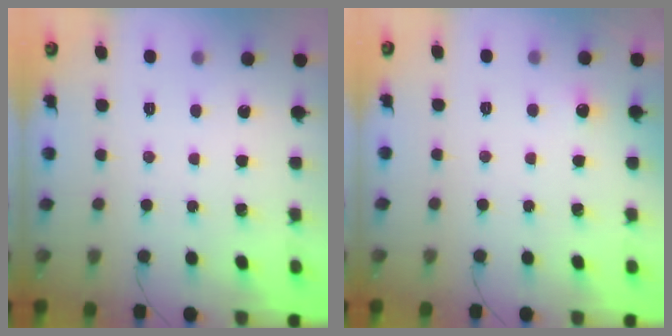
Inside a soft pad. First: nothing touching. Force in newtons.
{"total": 2.9, "press": 2.7, "slide": 1.0}